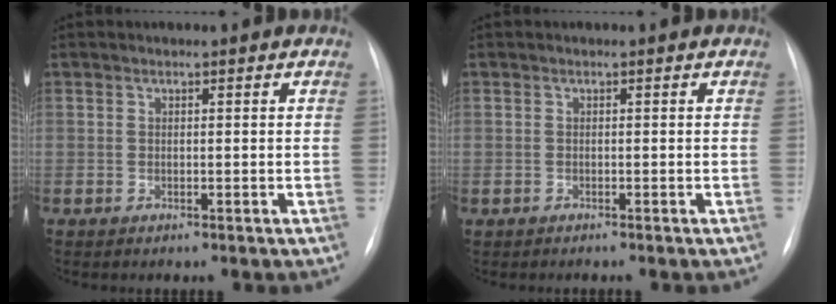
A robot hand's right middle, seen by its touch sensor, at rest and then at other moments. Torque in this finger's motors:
{"motor_torque": [1.09, -1.04, 0.58, 0.13]}